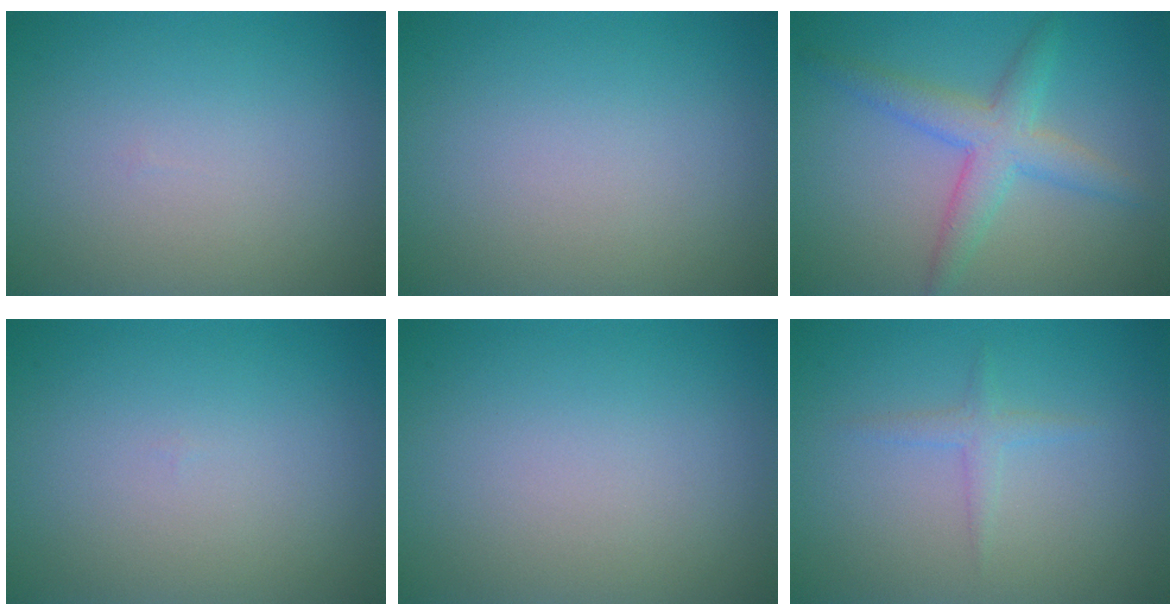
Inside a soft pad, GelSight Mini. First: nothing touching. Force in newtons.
{"total": 0.0}
{"total": 4.0, "press": 4.0, "slide": 0.1}
{"total": 0.0}
{"total": 0.0}
{"total": 1.2, "press": 1.2, "slide": 0.0}